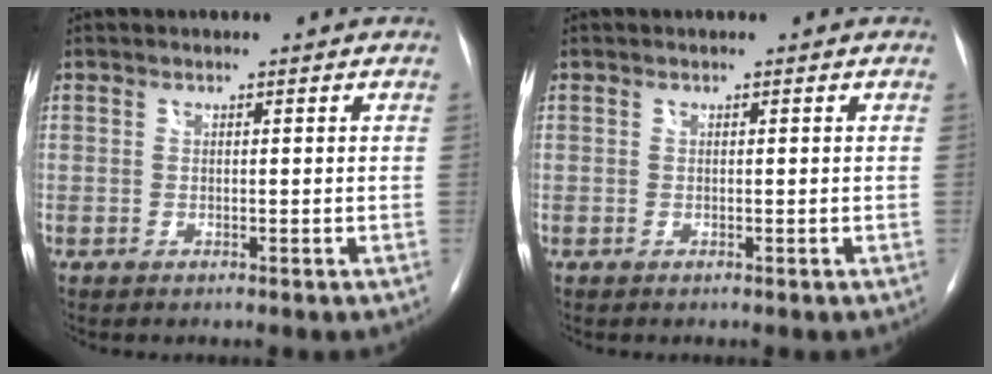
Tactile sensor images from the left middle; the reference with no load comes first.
{"total": 0.0}